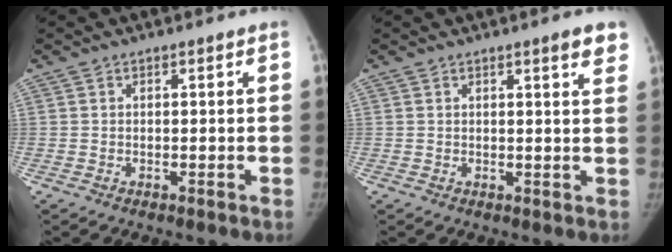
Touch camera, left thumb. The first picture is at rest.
{"total": 3.9, "force": [2.5, 0.6, 2.9], "torque": [-0.026, -0.011, 0.030]}